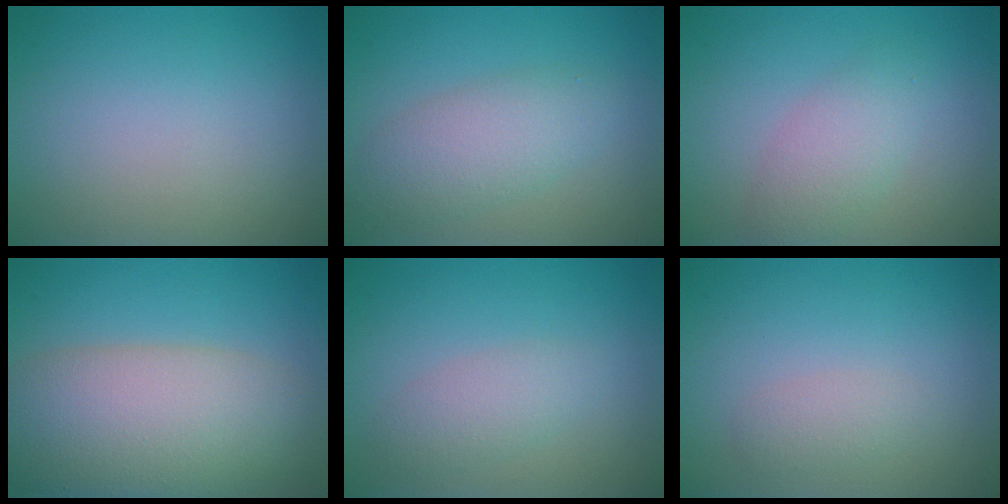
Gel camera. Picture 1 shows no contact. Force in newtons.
{"total": 4.2, "press": 4.2, "slide": 0.2}
{"total": 3.0, "press": 3.0, "slide": 0.1}
{"total": 10.4, "press": 10.4, "slide": 0.8}
{"total": 2.4, "press": 2.4, "slide": 0.0}
{"total": 1.5, "press": 1.5, "slide": 0.1}